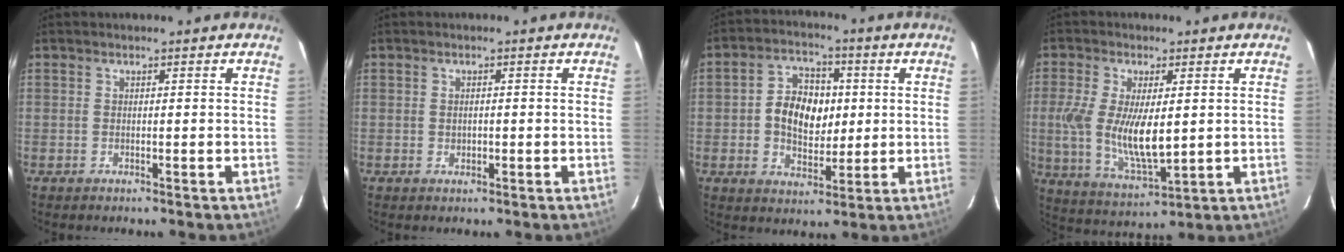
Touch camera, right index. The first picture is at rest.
{"total": 1.3, "force": [-0.1, 1.1, 0.8], "torque": [-0.011, 0.001, -0.001]}
{"total": 9.7, "force": [0.4, 7.1, 6.7], "torque": [-0.129, 0.020, 0.011]}
{"total": 12.8, "force": [0.2, 5.3, 11.7], "torque": [-0.243, -0.014, 0.011]}